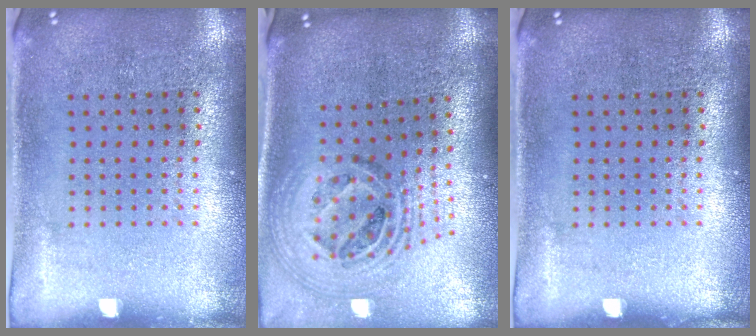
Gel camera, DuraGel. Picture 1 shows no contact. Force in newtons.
{"total": 1.9, "press": 1.5, "slide": 1.1}
{"total": 0.0}